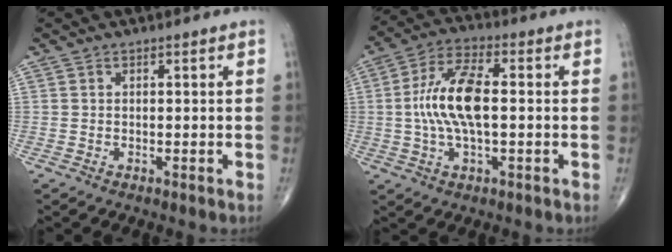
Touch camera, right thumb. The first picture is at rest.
{"total": 12.0, "force": [0.0, 4.8, 11.0], "torque": [-0.229, 0.019, -0.004]}